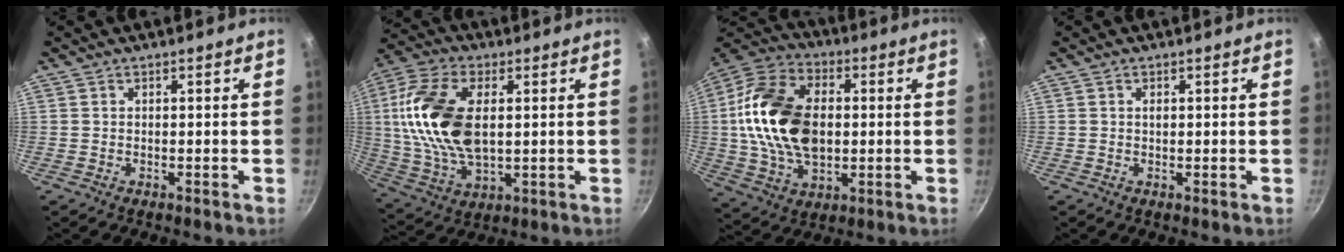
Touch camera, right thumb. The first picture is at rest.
{"total": 18.7, "force": [2.6, 10.4, 15.3], "torque": [-0.295, 0.001, 0.046]}
{"total": 20.9, "force": [0.9, 13.6, 15.8], "torque": [-0.278, 0.015, 0.010]}
{"total": 0.8, "force": [0.2, 0.4, 0.6], "torque": [-0.010, 0.000, 0.002]}